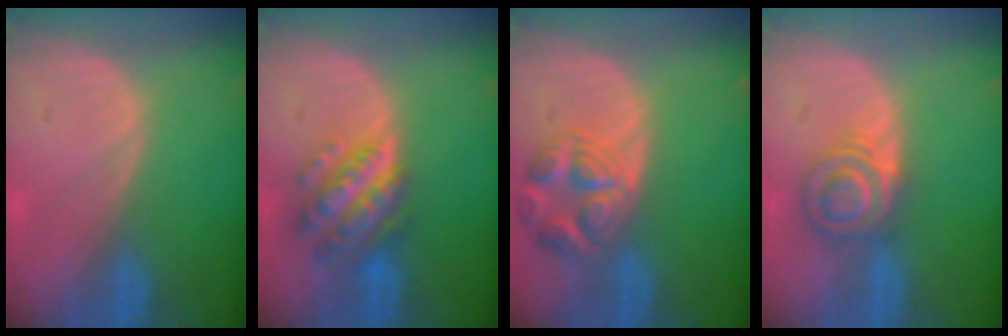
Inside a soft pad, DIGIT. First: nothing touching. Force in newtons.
{"total": 7.5, "press": 7.5, "slide": 0.4}
{"total": 7.4, "press": 6.6, "slide": 3.4}
{"total": 5.7, "press": 5.6, "slide": 1.0}